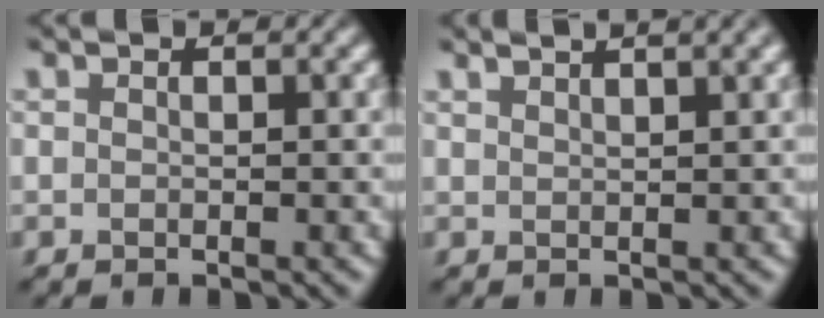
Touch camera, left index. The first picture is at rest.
{"total": 2.5, "force": [2.0, 0.4, 1.4], "torque": [-0.010, 0.016, 0.023]}